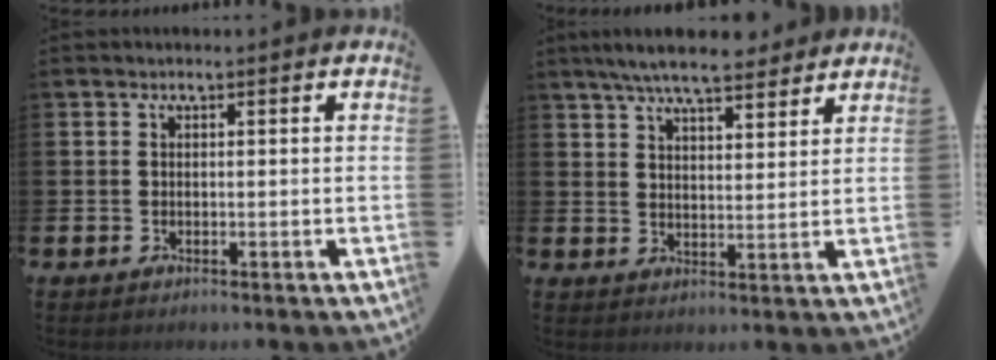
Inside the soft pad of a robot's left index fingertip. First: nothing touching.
{"total": 7.2, "force": [6.6, 1.3, 2.6], "torque": [-0.059, -0.022, 0.117]}